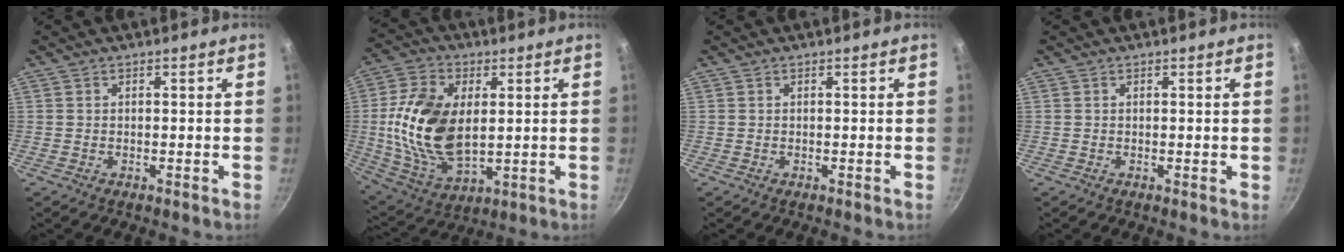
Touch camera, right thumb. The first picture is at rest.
{"total": 18.5, "force": [1.7, 10.9, 14.9], "torque": [-0.276, -0.004, 0.038]}
{"total": 0.0}
{"total": 0.0}